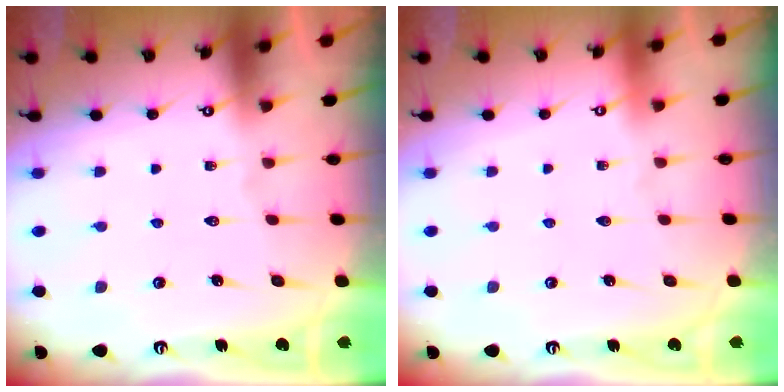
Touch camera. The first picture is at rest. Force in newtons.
{"total": 0.0}